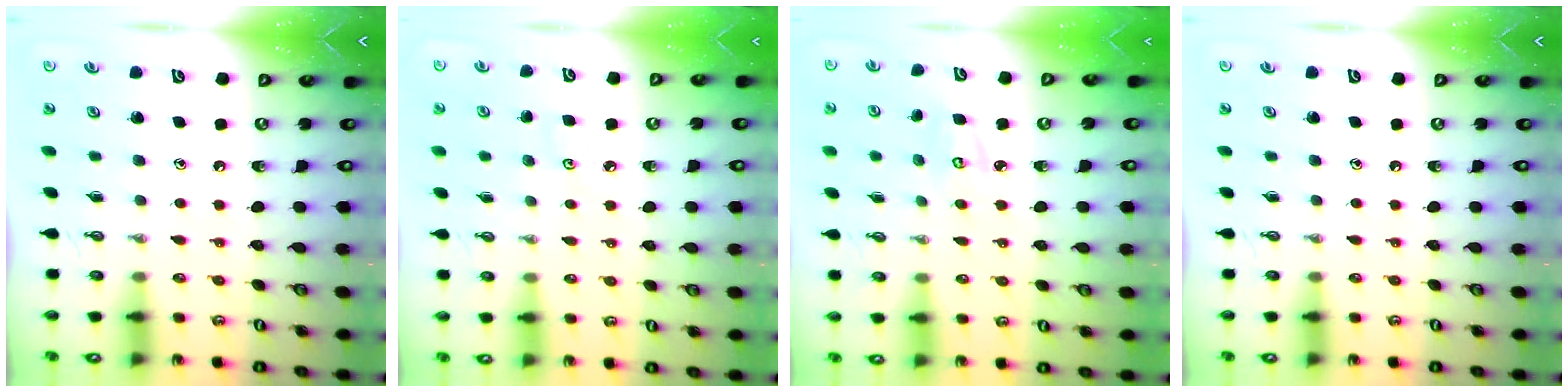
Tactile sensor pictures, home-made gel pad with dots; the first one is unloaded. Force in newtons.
{"total": 3.9, "press": 3.8, "slide": 0.6}
{"total": 4.5, "press": 4.5, "slide": 0.3}
{"total": 0.0}